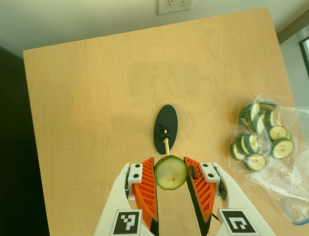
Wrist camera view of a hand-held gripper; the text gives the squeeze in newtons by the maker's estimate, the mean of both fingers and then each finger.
{"total": 9.3, "left": 9.2, "right": 9.4}